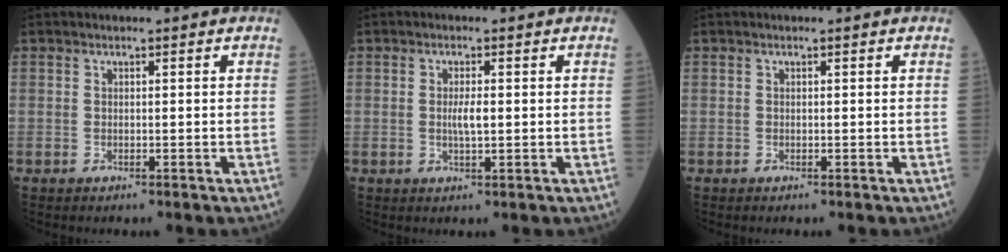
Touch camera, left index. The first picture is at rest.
{"total": 2.4, "force": [0.1, 0.4, 2.4], "torque": [-0.049, -0.001, 0.003]}
{"total": 0.0}